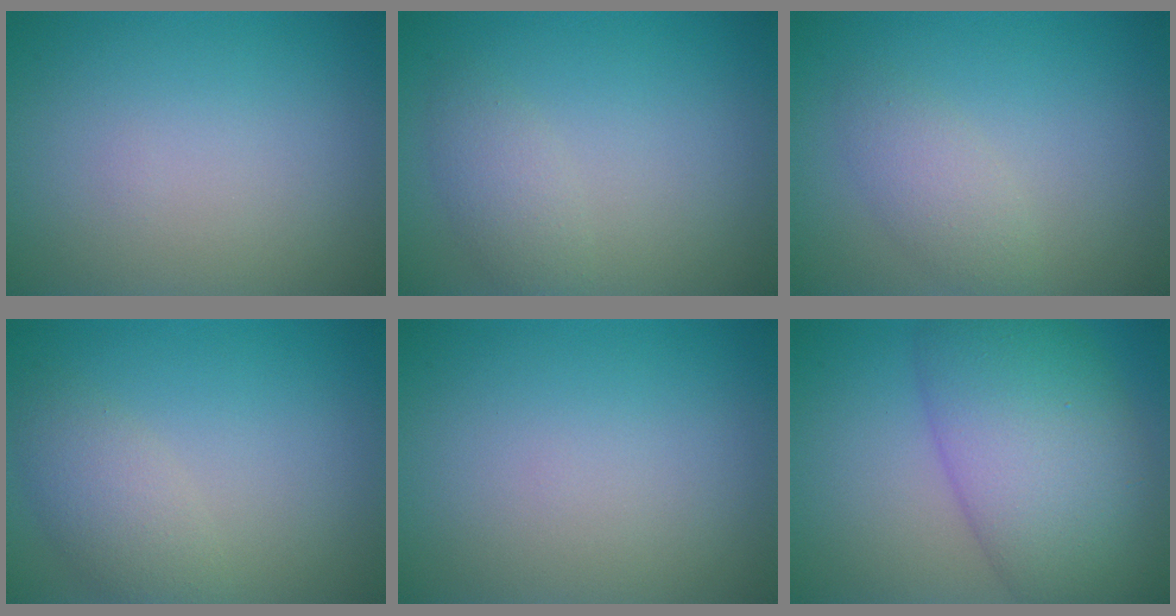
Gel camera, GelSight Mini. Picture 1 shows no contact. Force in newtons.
{"total": 1.9, "press": 1.9, "slide": 0.1}
{"total": 2.1, "press": 2.1, "slide": 0.0}
{"total": 3.0, "press": 3.0, "slide": 0.1}
{"total": 0.0}
{"total": 10.5, "press": 10.5, "slide": 0.3}